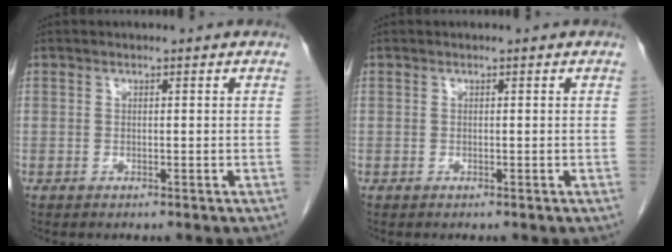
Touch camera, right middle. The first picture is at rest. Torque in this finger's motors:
{"motor_torque": [0.00, 0.00, 0.00, -0.01]}